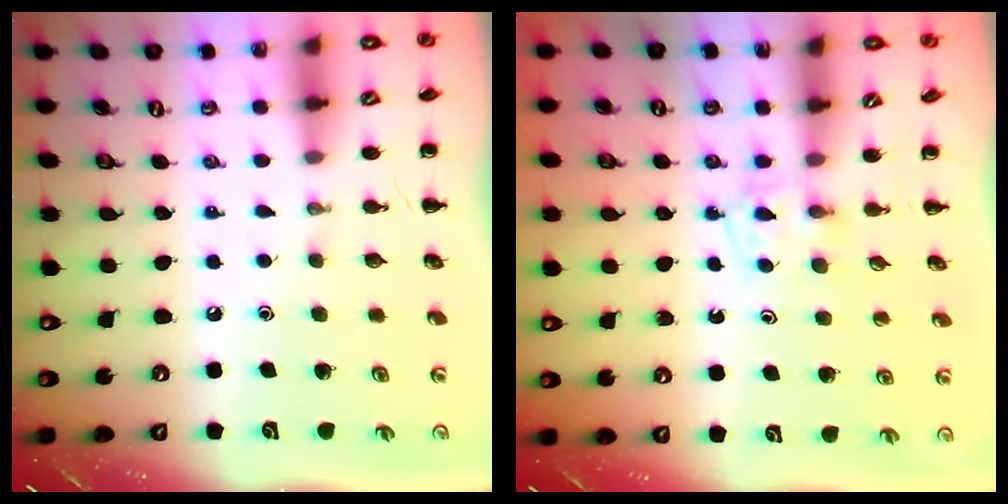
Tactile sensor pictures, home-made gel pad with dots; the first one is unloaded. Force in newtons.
{"total": 2.3, "press": 2.0, "slide": 1.0}